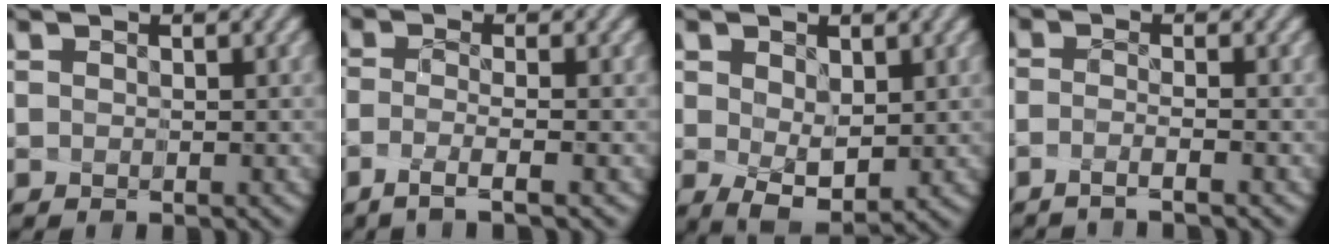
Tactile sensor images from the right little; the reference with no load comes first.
{"total": 2.6, "force": [-2.1, -1.2, 1.0], "torque": [-0.023, -0.028, -0.028]}
{"total": 3.8, "force": [0.1, 2.3, 3.0], "torque": [-0.062, -0.025, 0.018]}
{"total": 2.5, "force": [-1.9, -1.5, -0.3], "torque": [0.004, -0.024, -0.024]}